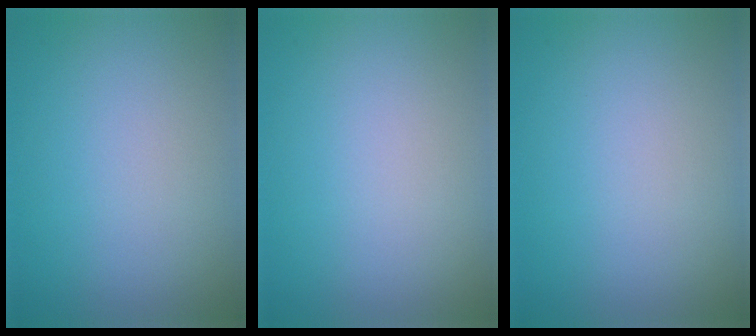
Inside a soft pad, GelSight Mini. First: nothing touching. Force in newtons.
{"total": 0.0}
{"total": 0.0}